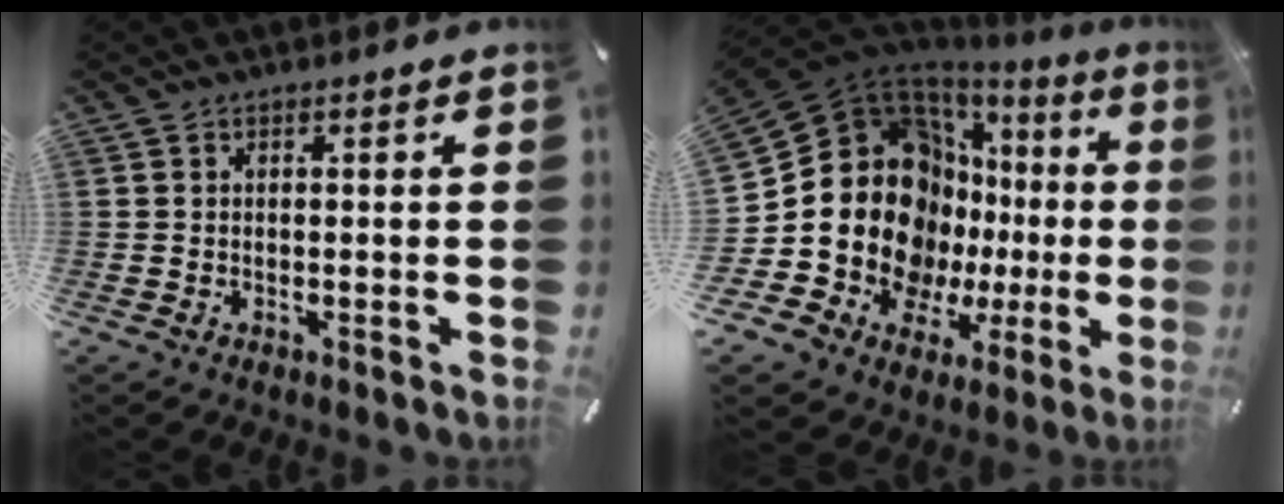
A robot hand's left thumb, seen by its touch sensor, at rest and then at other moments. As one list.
[{"total": 23.1, "force": [0.9, 17.8, 14.8], "torque": [-0.255, -0.043, 0.048]}]